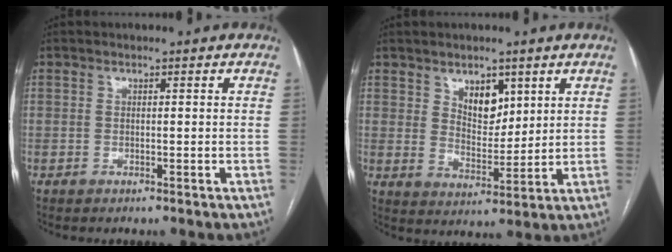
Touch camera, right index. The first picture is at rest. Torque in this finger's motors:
{"motor_torque": [0.05, 0.18, 0.09, 0.02]}